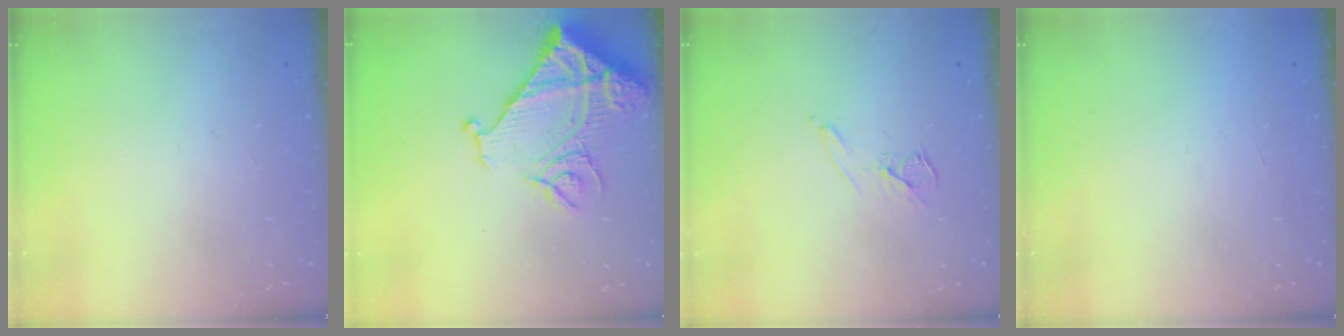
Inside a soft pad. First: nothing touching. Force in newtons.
{"total": 16.9, "press": 16.9, "slide": 1.6}
{"total": 7.4, "press": 6.8, "slide": 3.1}
{"total": 1.6, "press": 1.6, "slide": 0.1}